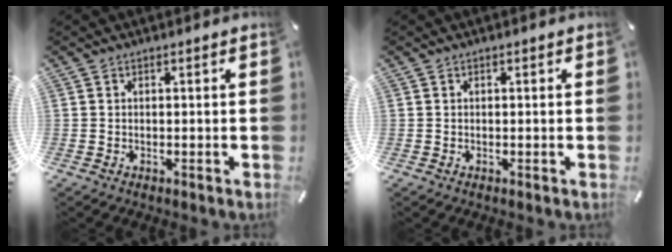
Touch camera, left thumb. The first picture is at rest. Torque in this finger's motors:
{"motor_torque": [-0.29, -0.49, -0.24, 0.33, -0.20]}